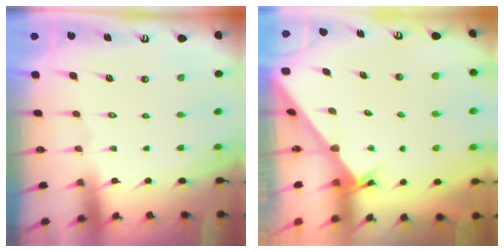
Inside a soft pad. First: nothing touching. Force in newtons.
{"total": 2.4, "press": 2.4, "slide": 0.2}